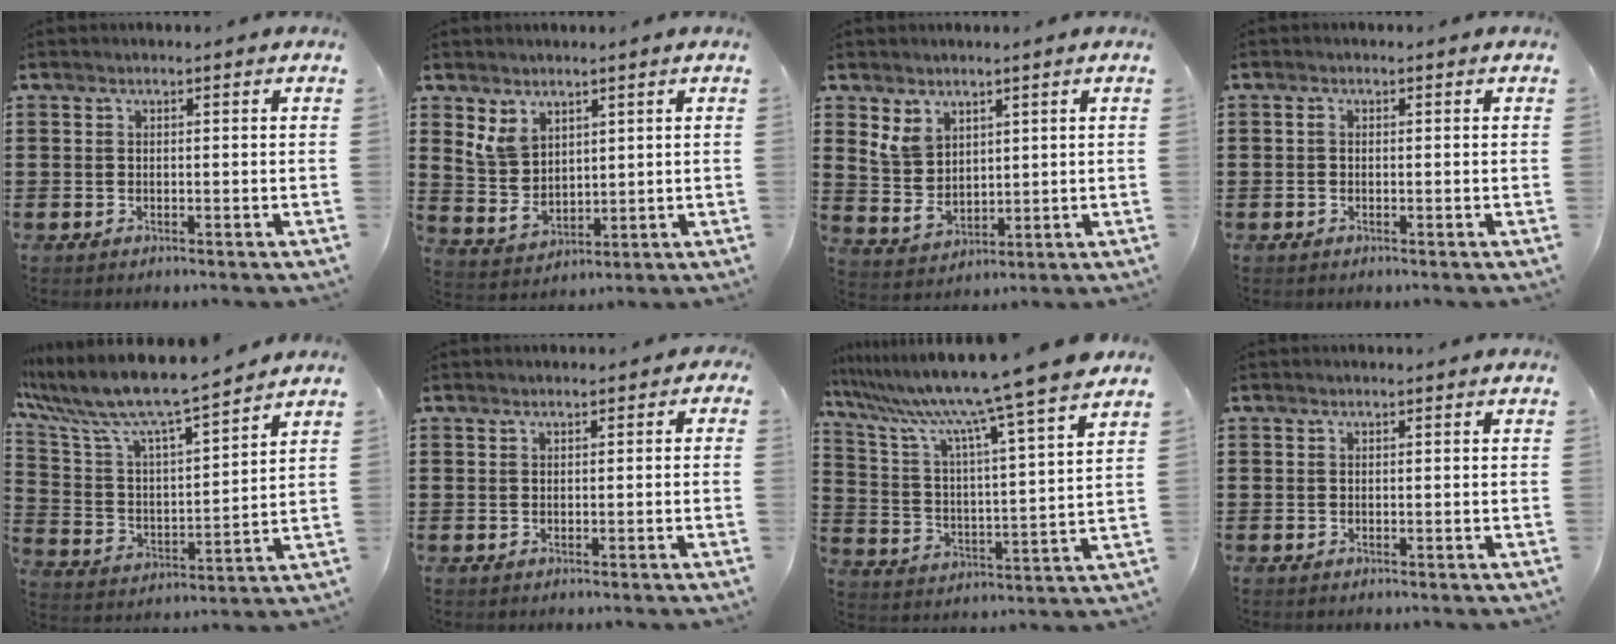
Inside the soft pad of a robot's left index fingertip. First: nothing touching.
{"total": 6.0, "force": [3.7, 3.9, 2.7], "torque": [-0.076, -0.004, 0.068]}
{"total": 5.7, "force": [3.4, 3.9, 2.4], "torque": [-0.070, -0.001, 0.064]}
{"total": 0.7, "force": [-0.2, 0.3, 0.6], "torque": [-0.013, -0.002, -0.004]}
{"total": 8.5, "force": [7.5, 0.5, 4.1], "torque": [-0.113, -0.053, 0.122]}
{"total": 0.5, "force": [-0.1, 0.4, 0.3], "torque": [-0.009, 0.002, -0.003]}
{"total": 10.4, "force": [8.8, -1.5, 5.4], "torque": [-0.142, -0.069, 0.136]}
{"total": 0.0}